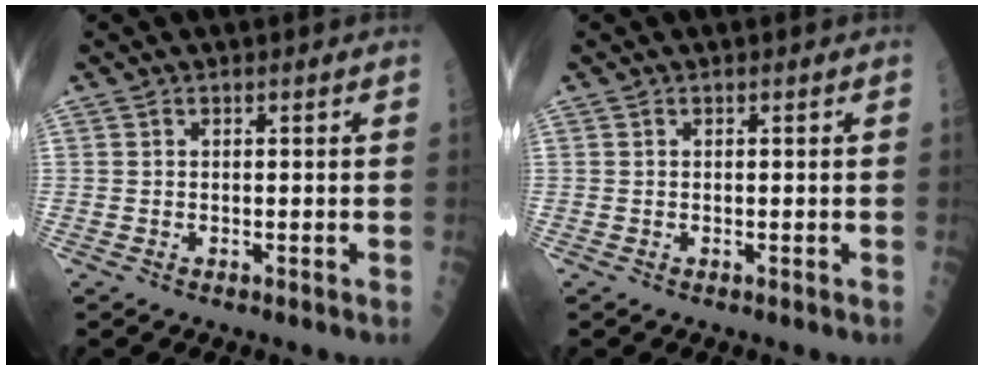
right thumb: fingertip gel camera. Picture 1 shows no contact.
{"total": 0.0}